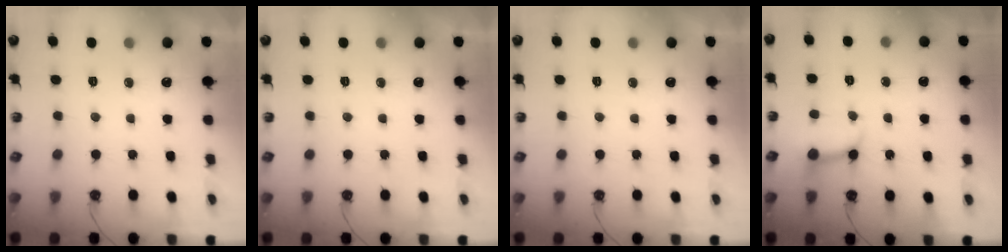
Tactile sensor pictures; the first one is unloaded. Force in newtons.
{"total": 0.0}
{"total": 0.0}
{"total": 7.4, "press": 7.3, "slide": 0.7}